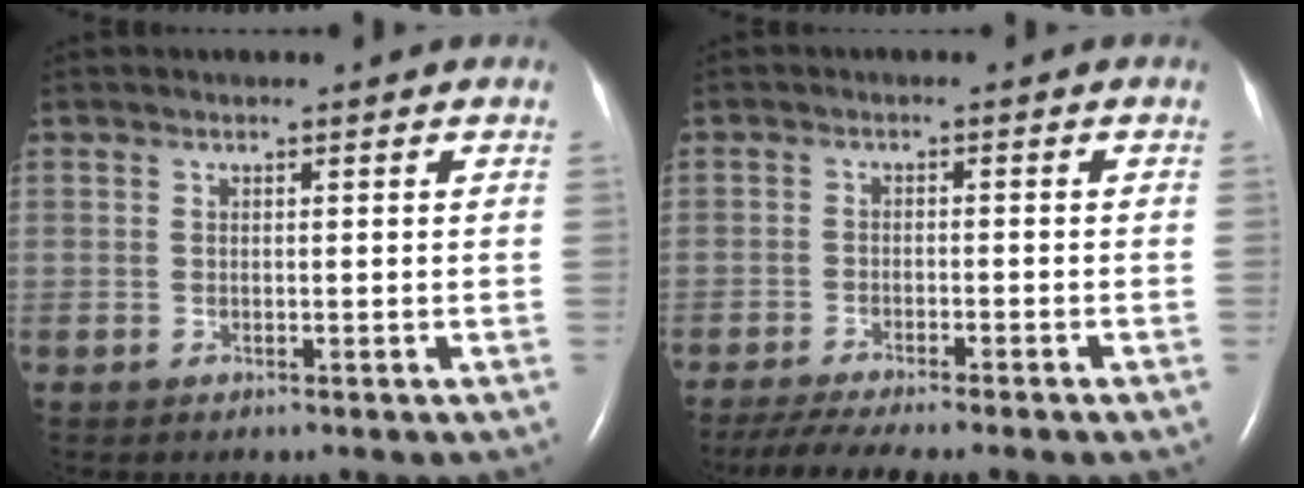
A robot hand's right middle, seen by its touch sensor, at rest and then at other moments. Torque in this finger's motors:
{"motor_torque": [0.90, -0.90, 0.15, 0.09]}